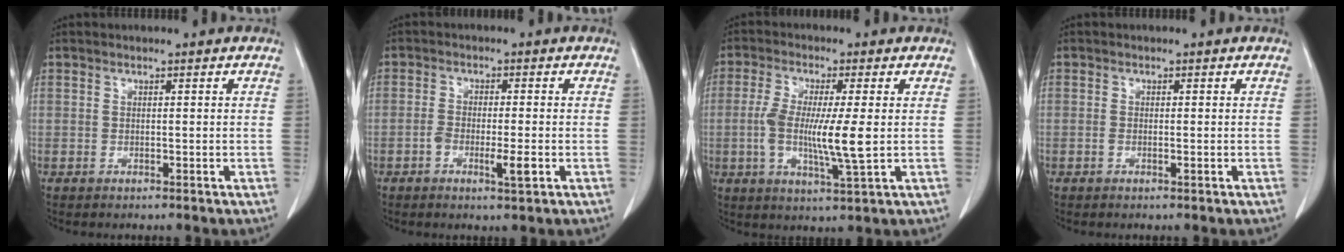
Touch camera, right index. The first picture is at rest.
{"total": 4.3, "force": [-1.5, 0.8, 3.9], "torque": [-0.068, -0.002, -0.023]}
{"total": 9.6, "force": [-0.5, 0.9, 9.6], "torque": [-0.186, -0.012, -0.014]}
{"total": 1.1, "force": [-0.2, 0.4, 1.0], "torque": [-0.021, -0.001, -0.002]}